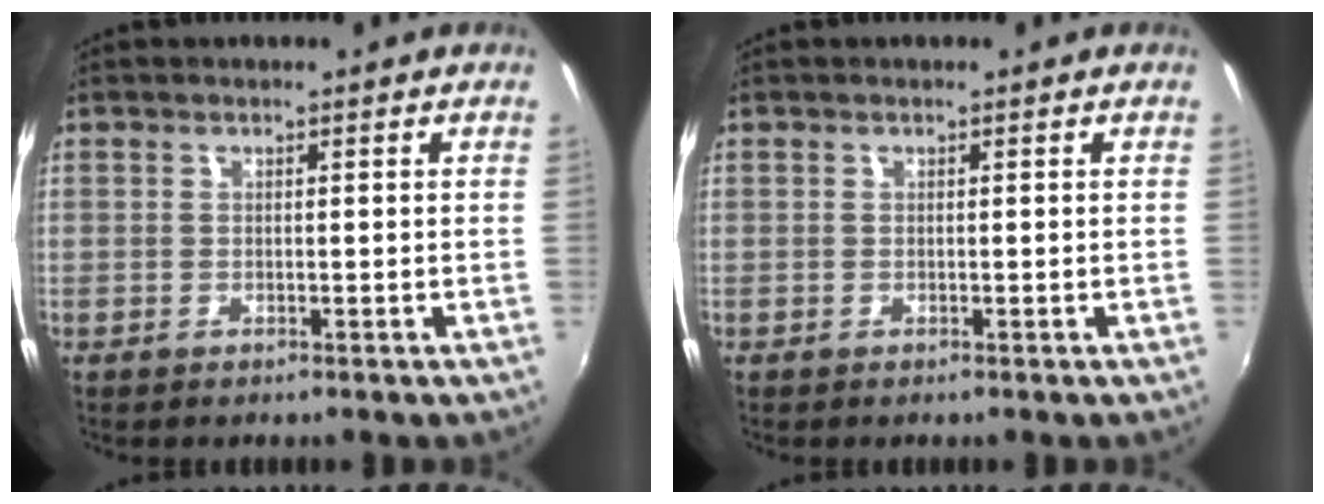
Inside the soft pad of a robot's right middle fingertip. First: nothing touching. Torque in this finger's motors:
{"motor_torque": [-0.09, -0.30, 0.00, 0.01]}